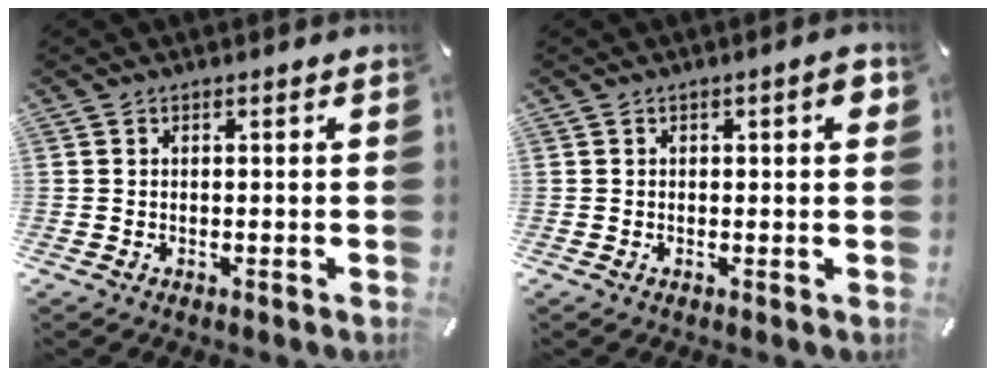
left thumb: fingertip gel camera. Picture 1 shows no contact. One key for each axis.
{"total": 2.9, "fx": 0.6, "fy": 1.0, "fz": 2.7, "tx": -0.036, "ty": 0.002, "tz": 0.004}